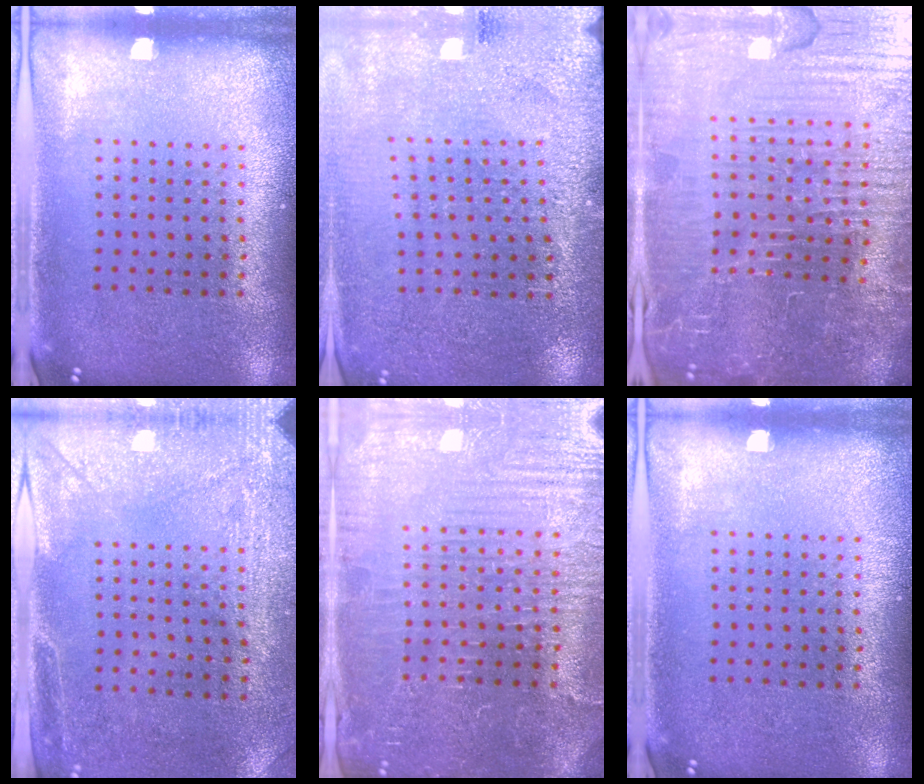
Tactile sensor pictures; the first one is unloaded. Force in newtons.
{"total": 2.8, "press": 2.8, "slide": 0.1}
{"total": 7.2, "press": 6.3, "slide": 3.4}
{"total": 2.9, "press": 2.3, "slide": 1.8}
{"total": 4.3, "press": 4.1, "slide": 1.4}
{"total": 0.0}